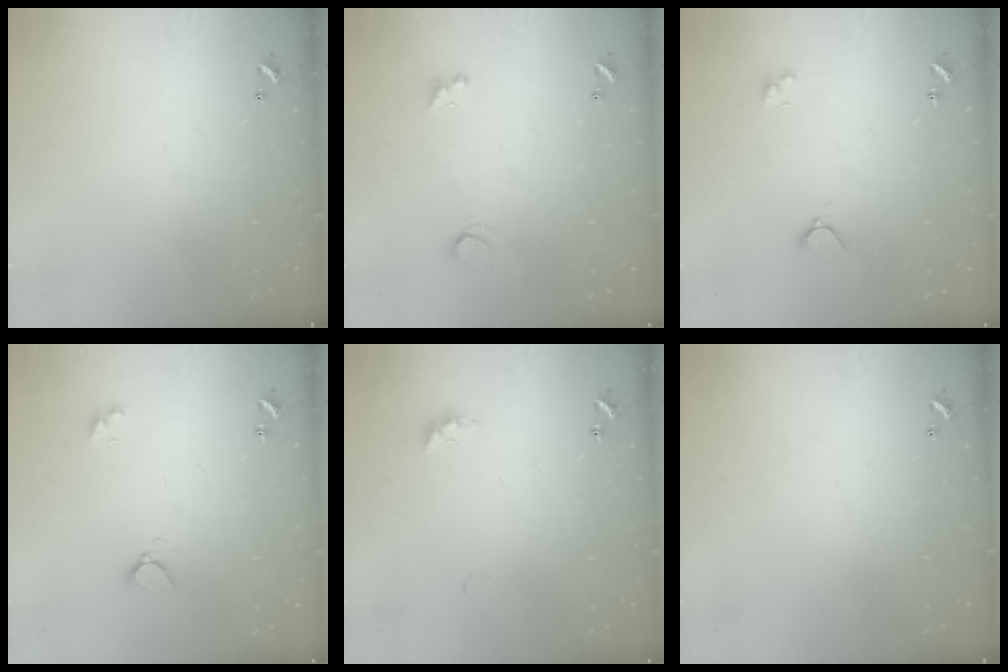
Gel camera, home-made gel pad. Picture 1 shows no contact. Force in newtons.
{"total": 1.8, "press": 1.8, "slide": 0.5}
{"total": 2.2, "press": 2.2, "slide": 0.3}
{"total": 3.1, "press": 3.1, "slide": 0.3}
{"total": 4.9, "press": 4.8, "slide": 0.7}
{"total": 0.0}